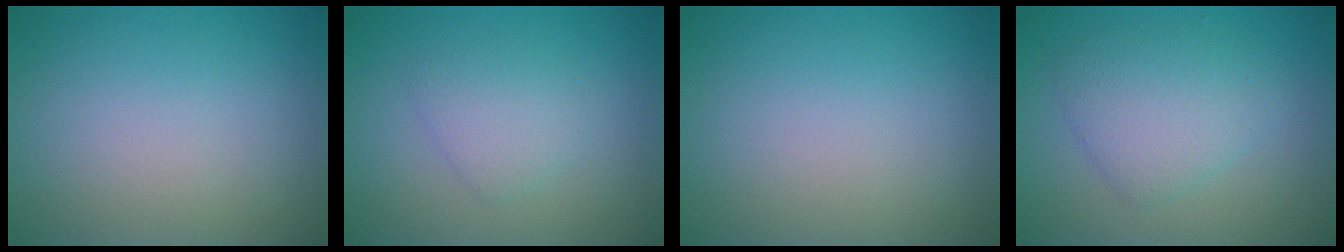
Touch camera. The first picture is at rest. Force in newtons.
{"total": 2.2, "press": 2.2, "slide": 0.1}
{"total": 0.0}
{"total": 3.8, "press": 3.8, "slide": 0.1}